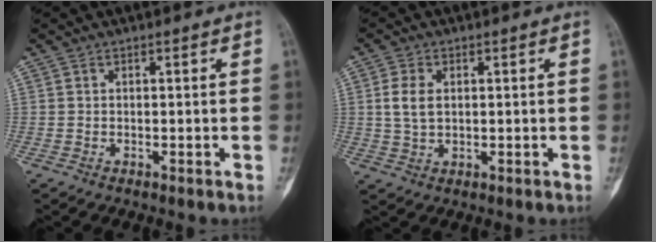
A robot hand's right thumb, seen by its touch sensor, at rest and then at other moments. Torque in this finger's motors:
{"motor_torque": [0.07, 0.07, 0.28, -0.27, 0.07]}